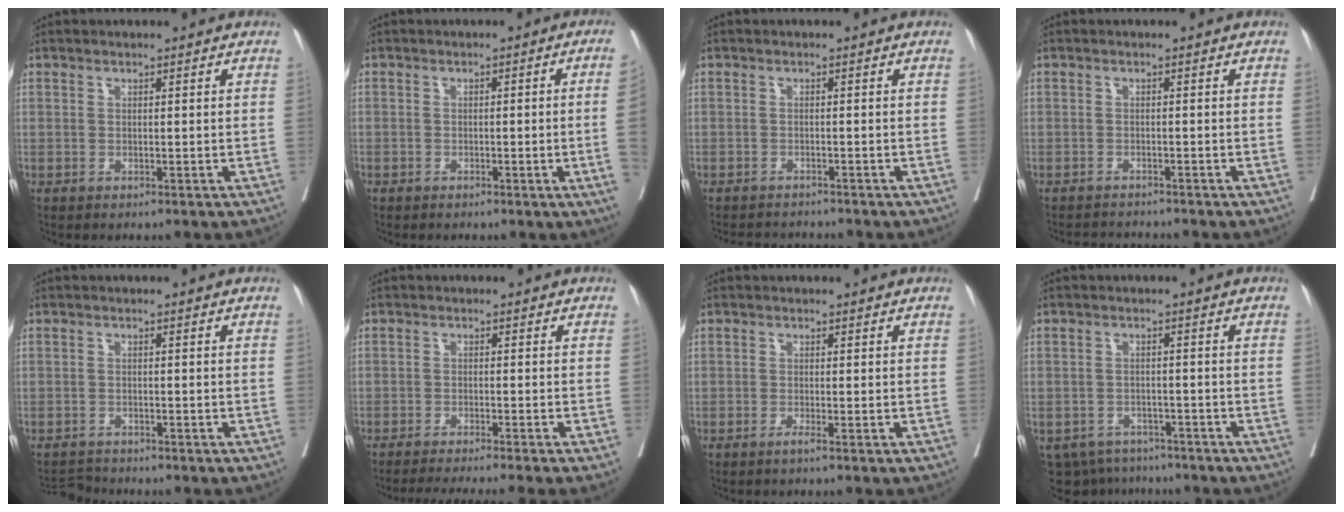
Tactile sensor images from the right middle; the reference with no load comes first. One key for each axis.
{"total": 4.4, "fx": -1.0, "fy": -0.6, "fz": 4.3, "tx": -0.049, "ty": 0.003, "tz": -0.014}
{"total": 4.1, "fx": -4.1, "fy": 0.3, "fz": 0.4, "tx": 0.000, "ty": -0.009, "tz": -0.063}
{"total": 3.1, "fx": -3.1, "fy": -0.3, "fz": -0.1, "tx": 0.006, "ty": -0.013, "tz": -0.050}
{"total": 2.3, "fx": -2.2, "fy": -0.2, "fz": -0.3, "tx": 0.002, "ty": -0.018, "tz": -0.036}
{"total": 9.5, "fx": -8.3, "fy": -1.7, "fz": 4.3, "tx": -0.031, "ty": -0.022, "tz": -0.123}
{"total": 0.8, "fx": -0.5, "fy": -0.2, "fz": 0.5, "tx": -0.007, "ty": 0.000, "tz": -0.011}
{"total": 7.5, "fx": -6.4, "fy": 3.8, "fz": 1.0, "tx": -0.014, "ty": 0.002, "tz": -0.087}